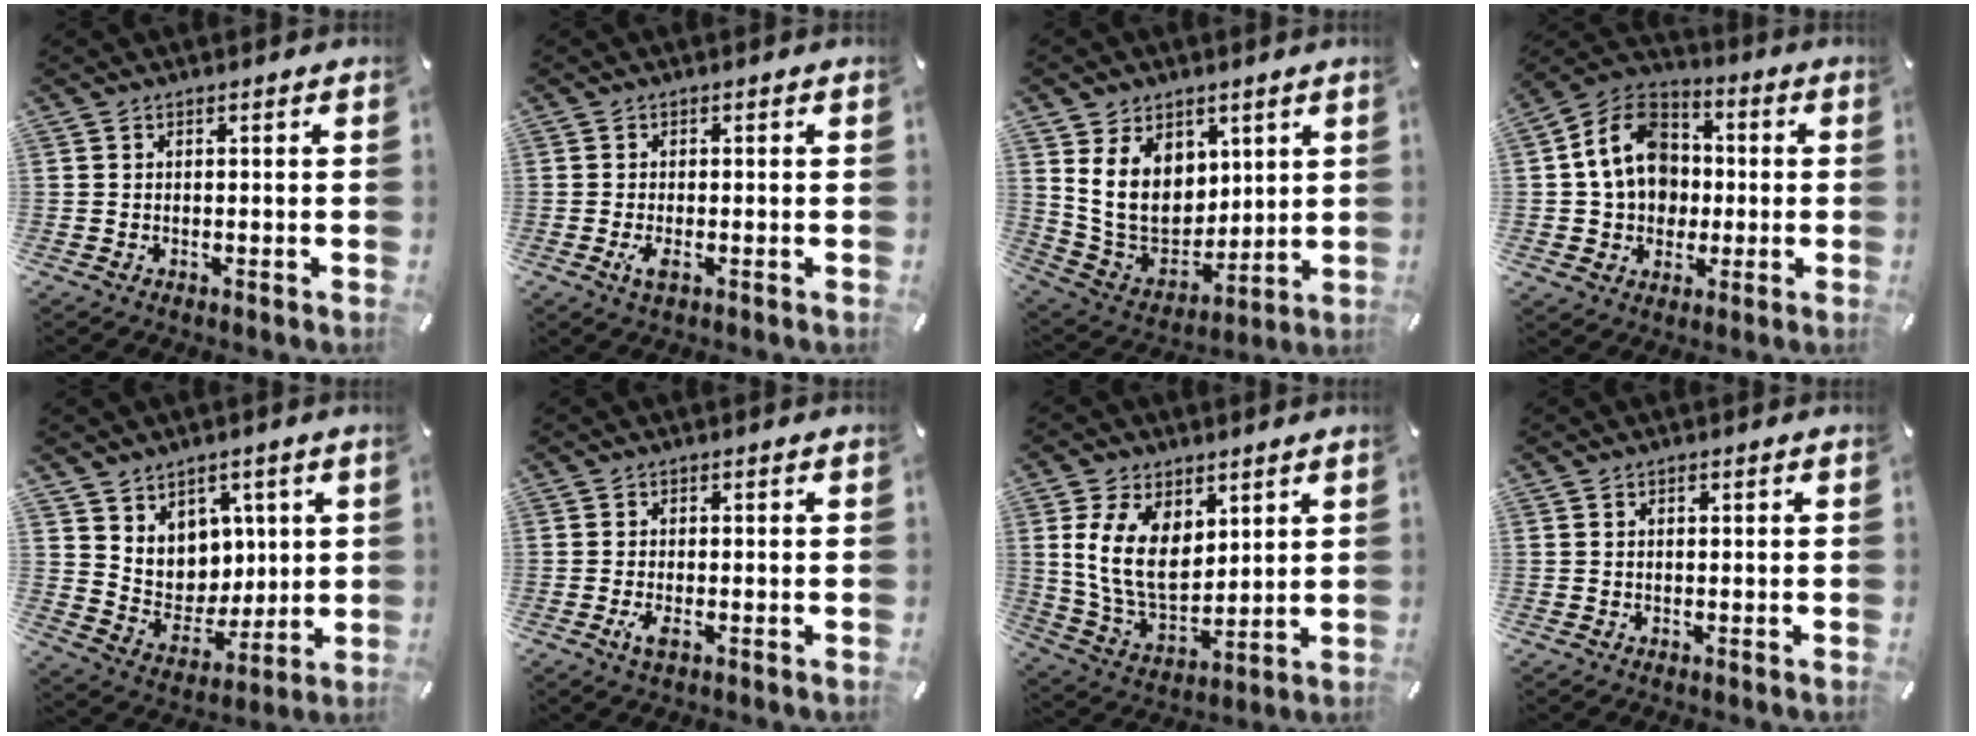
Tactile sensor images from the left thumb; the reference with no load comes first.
{"total": 2.6, "force": [-0.7, 0.8, 2.3], "torque": [-0.052, -0.005, -0.015]}
{"total": 14.0, "force": [5.0, 11.3, 6.6], "torque": [-0.142, -0.033, 0.098]}
{"total": 14.4, "force": [-0.5, 12.7, 6.8], "torque": [-0.145, 0.016, -0.010]}
{"total": 8.5, "force": [4.4, 7.3, 0.2], "torque": [-0.023, -0.054, 0.092]}
{"total": 2.5, "force": [-0.8, 0.7, 2.3], "torque": [-0.052, -0.006, -0.017]}
{"total": 13.5, "force": [4.3, 9.3, 8.8], "torque": [-0.195, -0.016, 0.076]}
{"total": 0.7, "force": [0.2, 0.4, 0.5], "torque": [-0.009, 0.002, 0.004]}